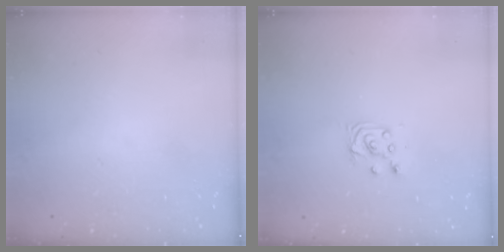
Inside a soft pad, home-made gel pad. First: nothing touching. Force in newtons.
{"total": 5.2, "press": 5.2, "slide": 0.5}